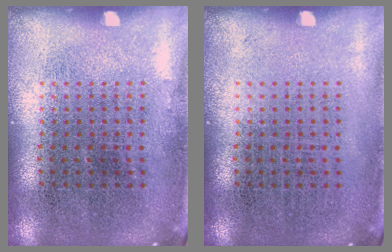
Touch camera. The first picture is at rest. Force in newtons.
{"total": 0.0}